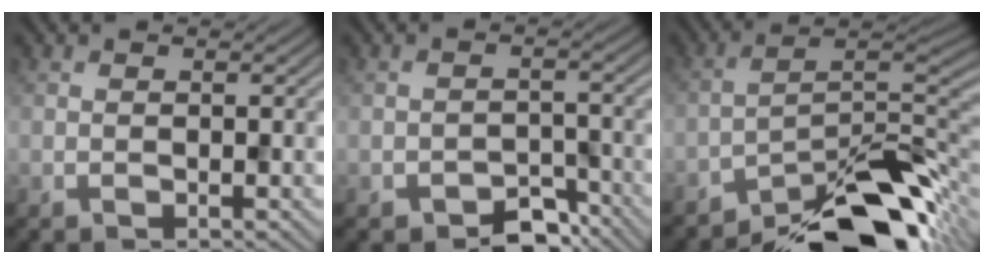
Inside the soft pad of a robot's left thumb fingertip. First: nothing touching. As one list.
[{"total": 4.5, "force": [-3.2, 2.5, 2.0], "torque": [-0.027, -0.003, -0.054]}, {"total": 14.3, "force": [-10.6, 4.0, 8.7], "torque": [-0.130, -0.001, -0.181]}]